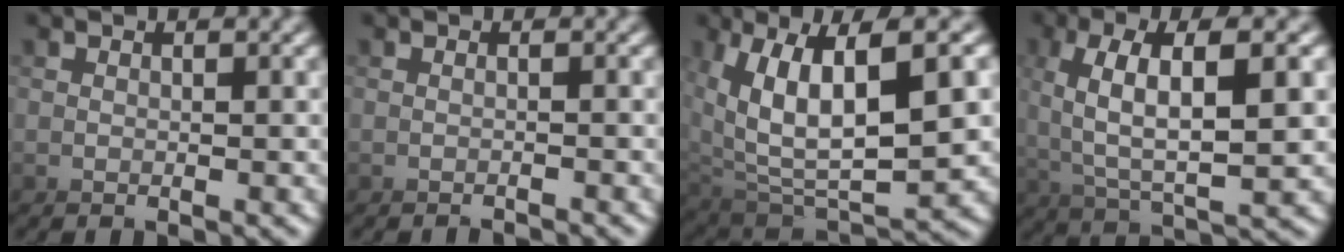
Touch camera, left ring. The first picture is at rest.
{"total": 1.9, "force": [-0.6, -1.7, -0.7], "torque": [0.010, 0.010, -0.017]}
{"total": 5.5, "force": [2.1, 1.9, 4.7], "torque": [-0.141, 0.016, 0.026]}
{"total": 3.0, "force": [1.9, -2.0, 1.1], "torque": [-0.074, 0.027, 0.021]}